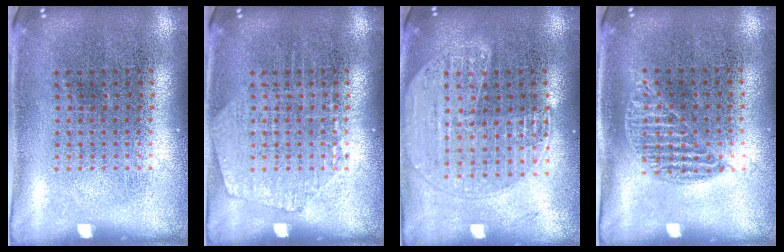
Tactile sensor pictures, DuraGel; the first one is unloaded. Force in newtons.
{"total": 1.2, "press": 1.2, "slide": 0.2}
{"total": 1.7, "press": 1.6, "slide": 0.6}
{"total": 0.9, "press": 0.8, "slide": 0.4}